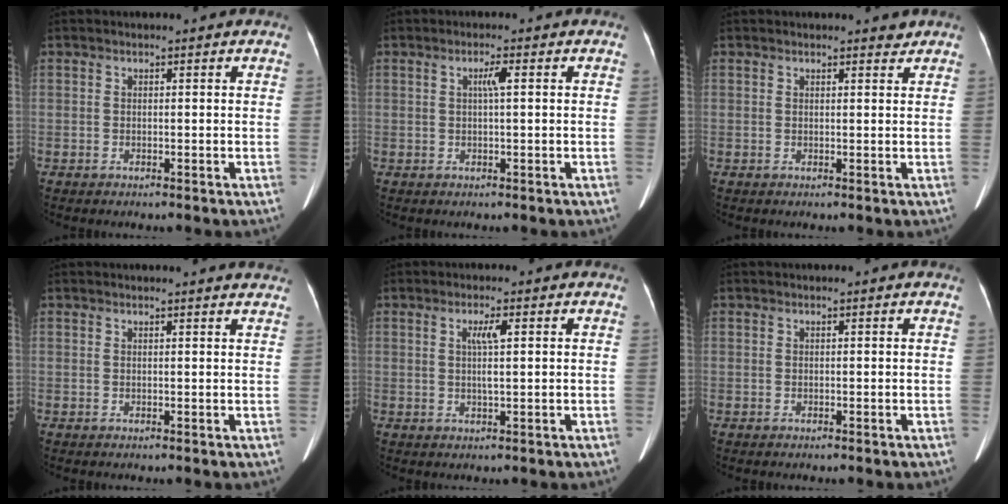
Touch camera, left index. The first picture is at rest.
{"total": 1.7, "force": [0.4, 0.2, 1.7], "torque": [-0.031, 0.004, 0.004]}
{"total": 1.1, "force": [1.0, 0.3, 0.2], "torque": [-0.005, -0.007, 0.012]}
{"total": 4.1, "force": [4.0, 0.1, 0.8], "torque": [-0.012, -0.003, 0.028]}
{"total": 2.9, "force": [0.7, 0.1, 2.8], "torque": [-0.051, 0.005, 0.012]}
{"total": 0.0}